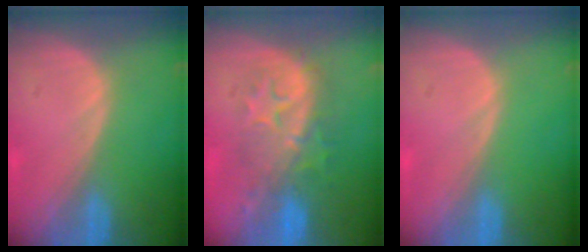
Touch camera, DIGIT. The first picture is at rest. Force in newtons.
{"total": 8.9, "press": 8.5, "slide": 2.7}
{"total": 0.0}